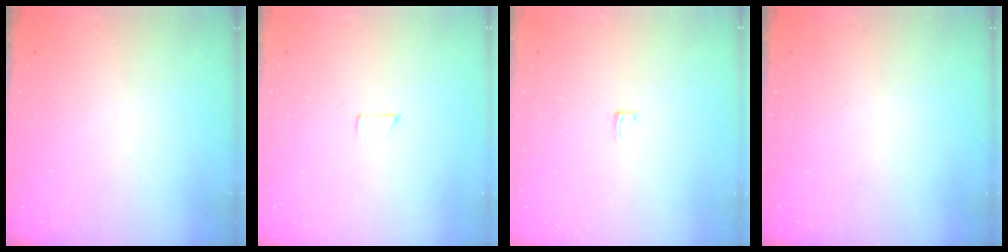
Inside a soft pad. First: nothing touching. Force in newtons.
{"total": 3.4, "press": 3.4, "slide": 0.3}
{"total": 3.1, "press": 3.1, "slide": 0.2}
{"total": 0.0}